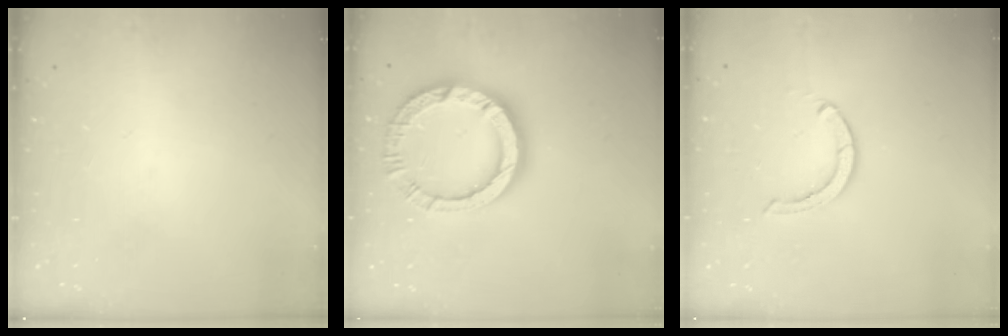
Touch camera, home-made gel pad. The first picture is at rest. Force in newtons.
{"total": 15.0, "press": 14.9, "slide": 1.9}
{"total": 2.9, "press": 2.9, "slide": 0.1}